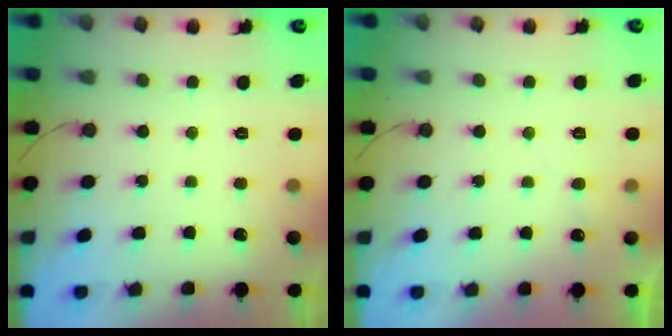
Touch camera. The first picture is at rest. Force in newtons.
{"total": 5.3, "press": 5.3, "slide": 0.3}